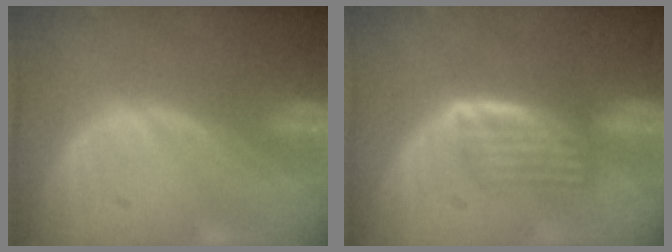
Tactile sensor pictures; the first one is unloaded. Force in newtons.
{"total": 5.9, "press": 5.0, "slide": 3.1}